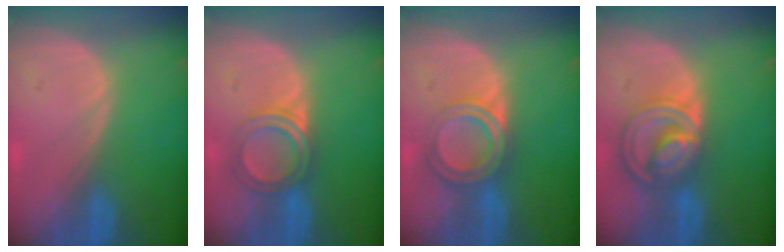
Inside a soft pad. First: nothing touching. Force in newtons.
{"total": 5.0, "press": 4.8, "slide": 1.4}
{"total": 6.4, "press": 5.4, "slide": 3.3}
{"total": 8.6, "press": 7.3, "slide": 4.6}